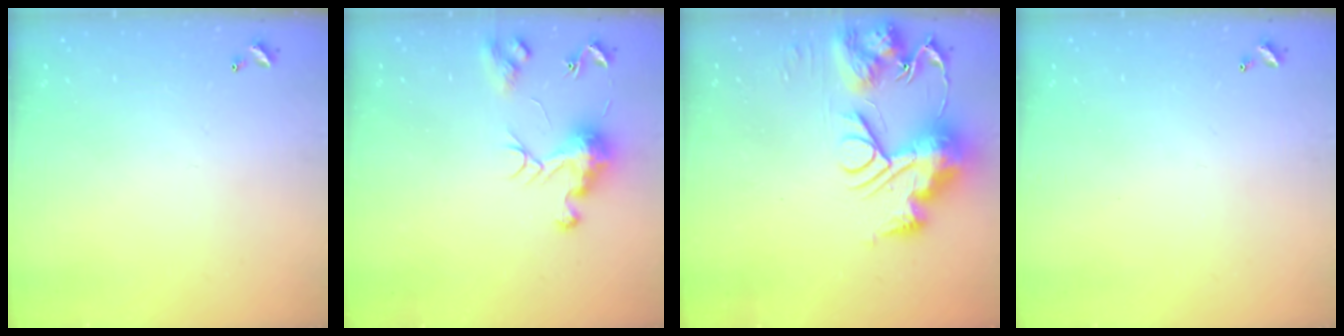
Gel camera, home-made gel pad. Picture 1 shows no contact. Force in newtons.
{"total": 9.6, "press": 9.5, "slide": 0.9}
{"total": 14.3, "press": 14.2, "slide": 1.6}
{"total": 0.0}